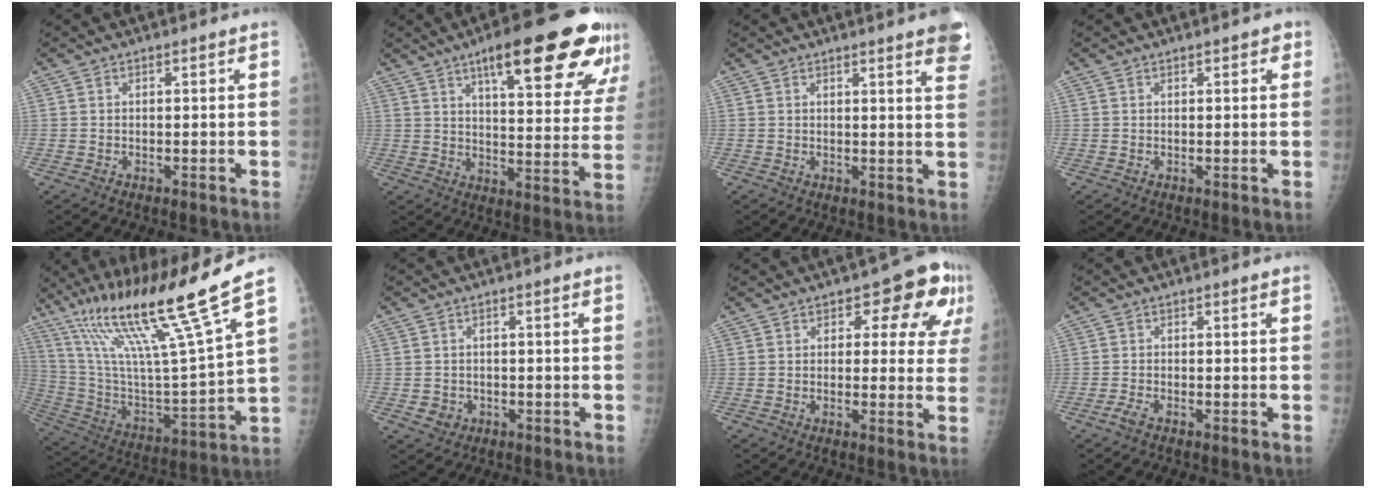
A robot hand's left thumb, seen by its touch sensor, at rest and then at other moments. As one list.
[{"total": 23.6, "force": [13.6, 6.0, 18.3], "torque": [-0.224, -0.037, 0.188]}, {"total": 8.1, "force": [5.3, 1.0, 6.0], "torque": [-0.056, -0.014, 0.049]}, {"total": 1.6, "force": [0.9, 0.8, 1.1], "torque": [-0.004, -0.001, 0.009]}, {"total": 24.6, "force": [16.4, 0.7, 18.3], "torque": [-0.306, -0.060, 0.300]}, {"total": 2.6, "force": [-0.7, 2.4, 0.8], "torque": [-0.003, 0.004, -0.004]}, {"total": 10.4, "force": [4.2, 5.6, 7.7], "torque": [-0.041, -0.003, 0.043]}, {"total": 1.5, "force": [-1.0, 0.3, 1.0], "torque": [-0.029, -0.002, -0.025]}]